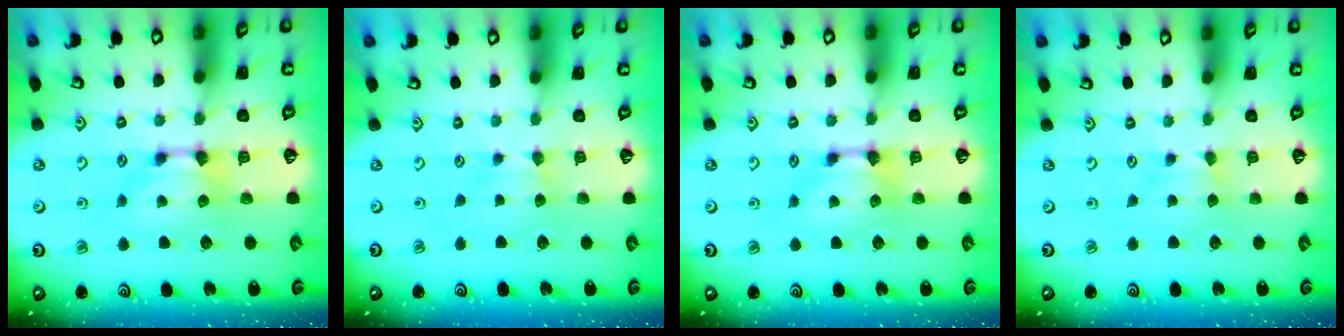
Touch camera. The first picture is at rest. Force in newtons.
{"total": 2.2, "press": 2.1, "slide": 0.4}
{"total": 0.5, "press": 0.3, "slide": 0.4}
{"total": 1.1, "press": 1.0, "slide": 0.6}